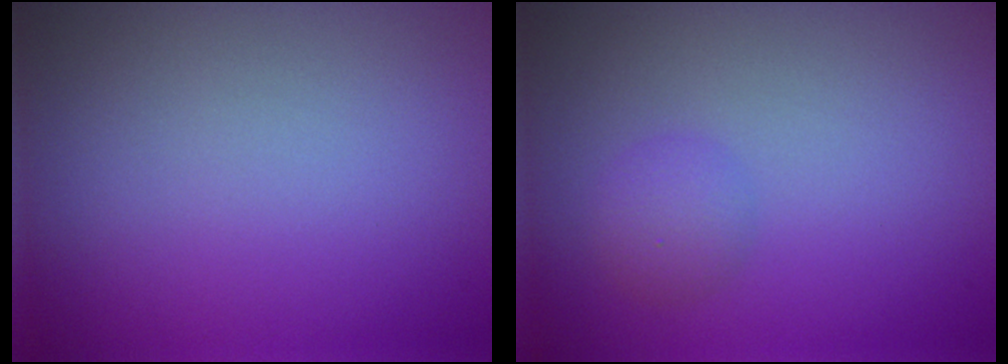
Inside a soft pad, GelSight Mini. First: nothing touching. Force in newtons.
{"total": 1.6, "press": 1.6, "slide": 0.1}